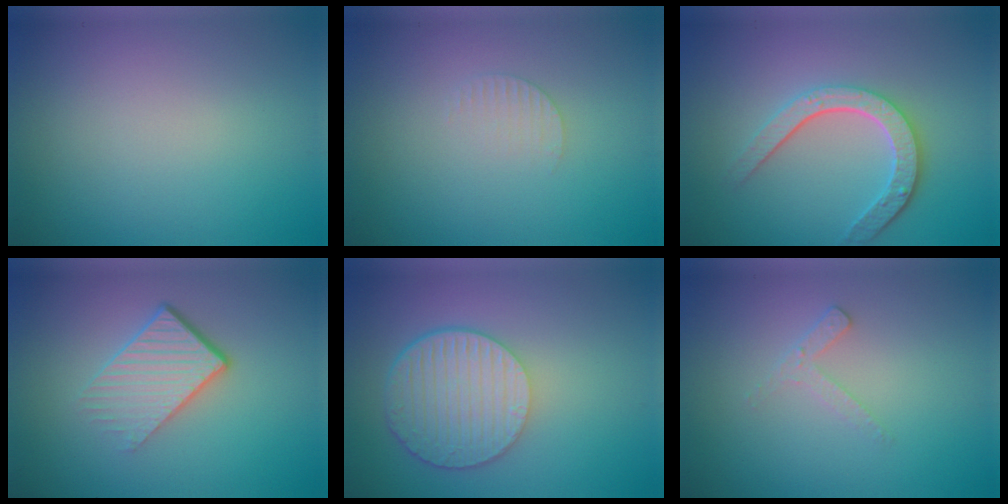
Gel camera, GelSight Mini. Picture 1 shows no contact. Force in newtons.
{"total": 1.3, "press": 1.2, "slide": 0.4}
{"total": 4.5, "press": 3.5, "slide": 2.9}
{"total": 4.7, "press": 2.9, "slide": 3.7}
{"total": 6.9, "press": 4.9, "slide": 4.9}
{"total": 1.6, "press": 1.5, "slide": 0.4}